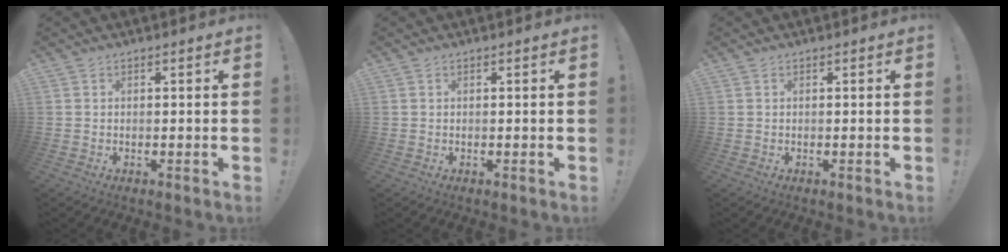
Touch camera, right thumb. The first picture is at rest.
{"total": 0.0}
{"total": 0.0}